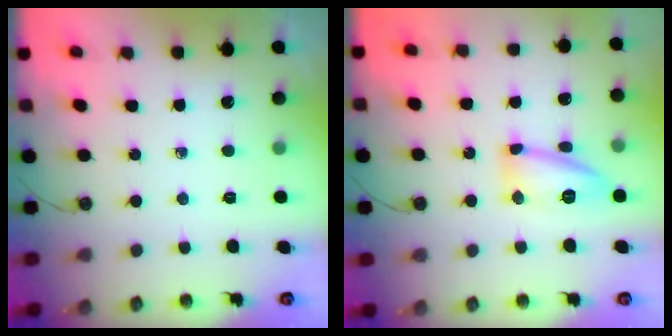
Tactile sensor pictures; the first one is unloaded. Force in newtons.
{"total": 13.5, "press": 13.5, "slide": 0.8}